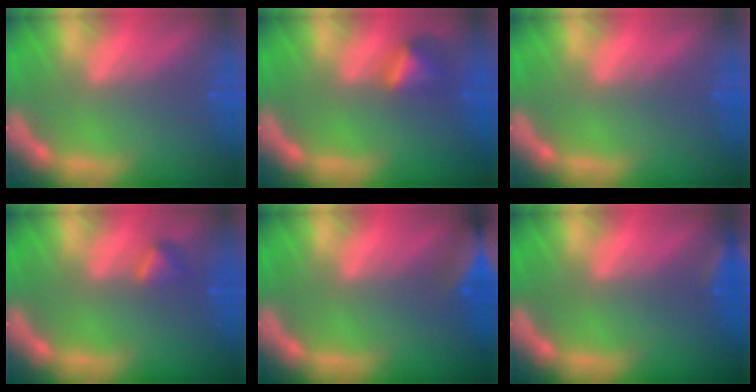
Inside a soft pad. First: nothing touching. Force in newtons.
{"total": 2.4}
{"total": 0.0}
{"total": 1.4}
{"total": 6.0}
{"total": 1.9}